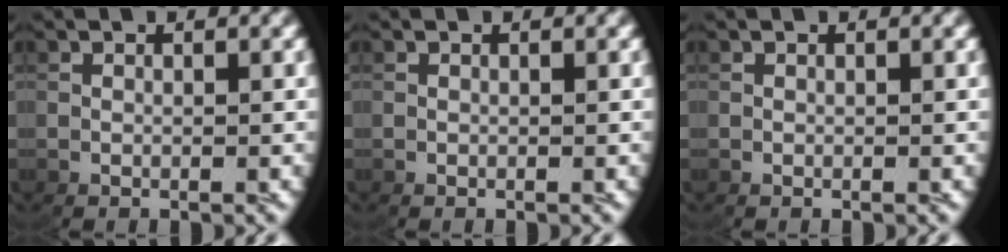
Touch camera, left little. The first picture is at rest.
{"total": 0.0}
{"total": 0.0}